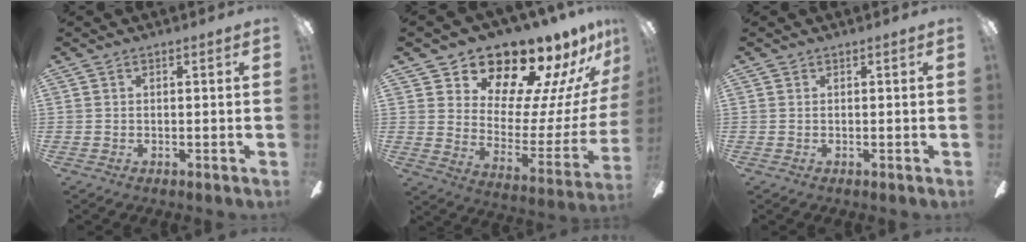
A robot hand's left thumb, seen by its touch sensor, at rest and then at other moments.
{"total": 17.6, "force": [15.5, 6.2, 5.5], "torque": [-0.079, -0.143, 0.267]}
{"total": 0.0}